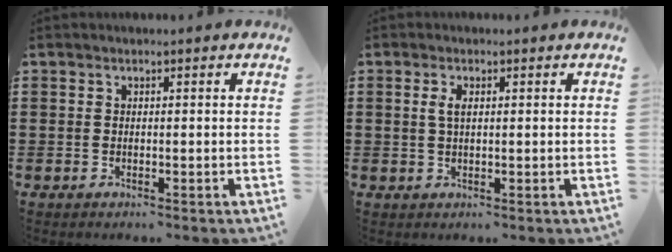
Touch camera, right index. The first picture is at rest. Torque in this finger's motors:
{"motor_torque": [0.37, -0.33, 0.11, 0.07]}